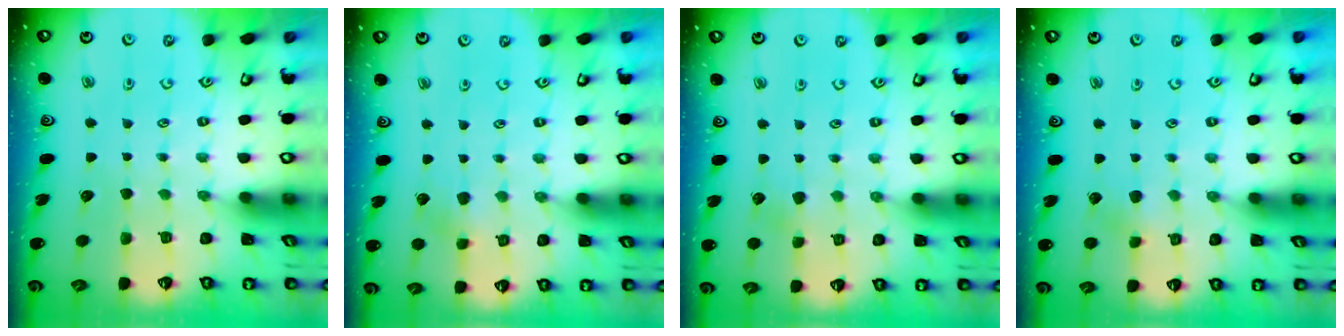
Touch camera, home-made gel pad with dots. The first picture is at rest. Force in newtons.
{"total": 3.0, "press": 3.0, "slide": 0.4}
{"total": 2.9, "press": 2.8, "slide": 0.3}
{"total": 3.9, "press": 3.7, "slide": 0.9}